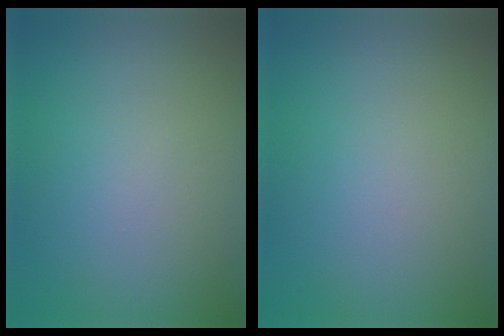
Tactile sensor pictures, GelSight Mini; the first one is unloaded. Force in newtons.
{"total": 0.0}